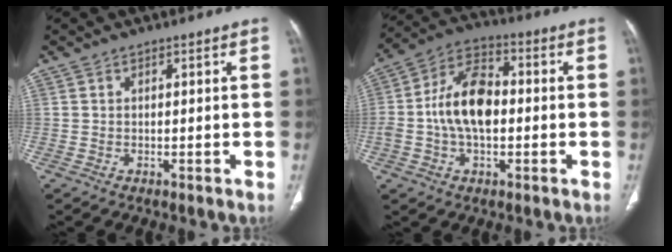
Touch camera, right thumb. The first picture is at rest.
{"total": 12.6, "force": [-0.6, 7.3, 10.3], "torque": [-0.186, 0.029, -0.018]}